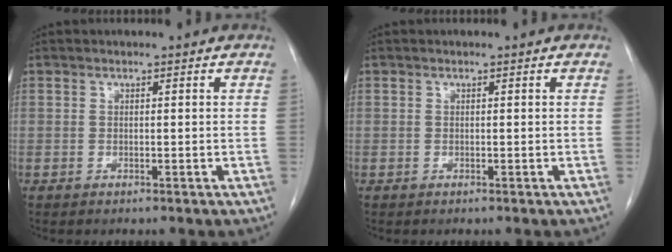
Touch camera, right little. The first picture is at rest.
{"total": 0.0}